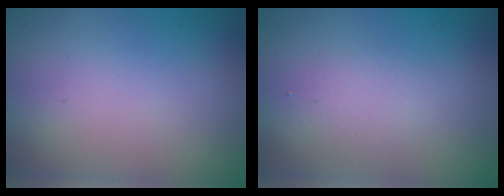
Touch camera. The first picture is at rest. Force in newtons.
{"total": 1.6, "press": 1.6, "slide": 0.1}